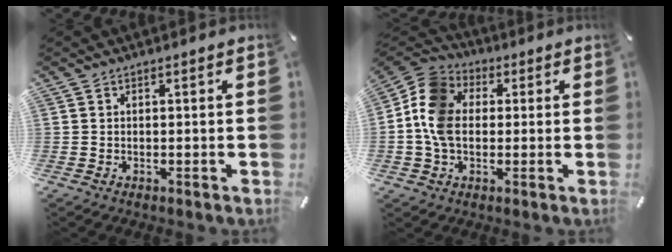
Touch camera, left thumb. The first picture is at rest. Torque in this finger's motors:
{"motor_torque": [0.39, 0.81, 0.74, 0.45, 0.20]}